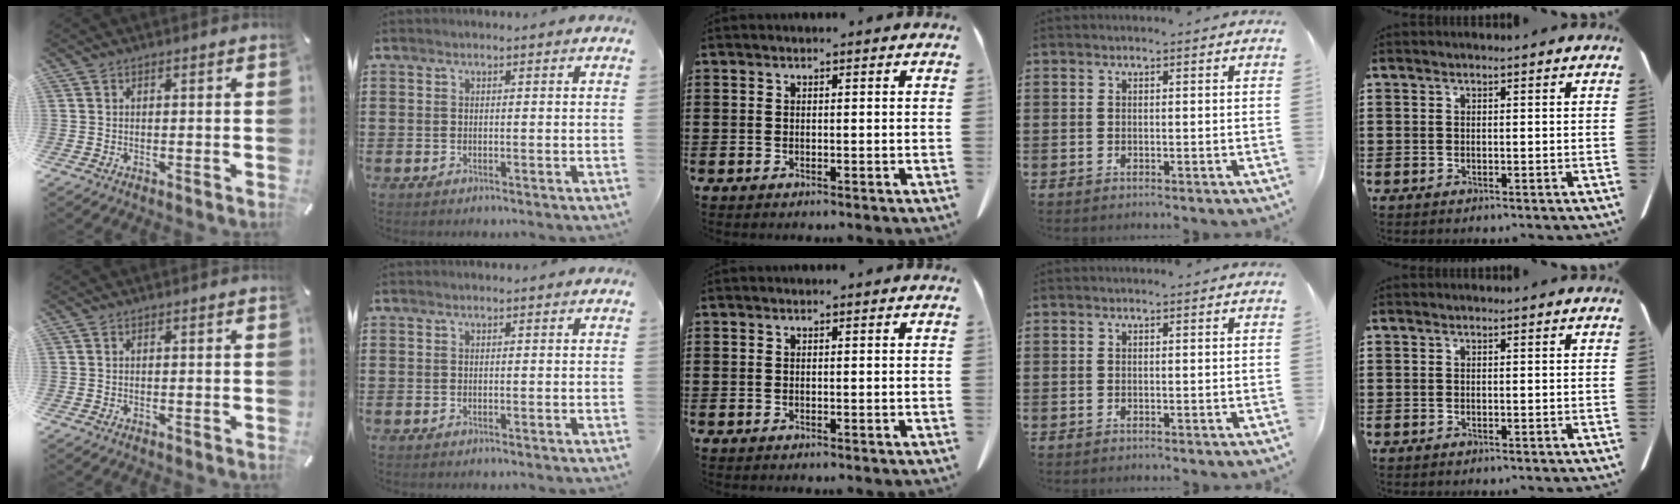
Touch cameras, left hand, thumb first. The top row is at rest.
{}